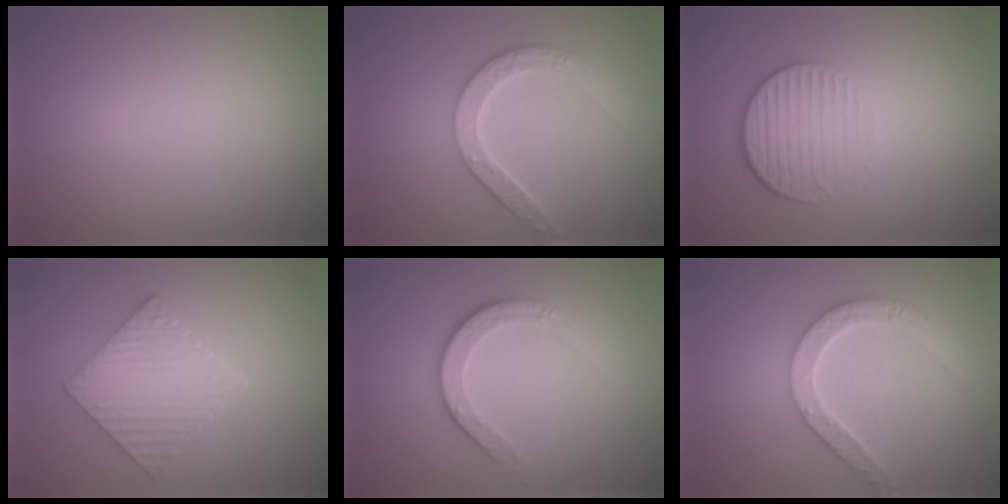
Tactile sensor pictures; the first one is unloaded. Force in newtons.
{"total": 4.4, "press": 3.5, "slide": 2.7}
{"total": 4.2, "press": 2.8, "slide": 3.2}
{"total": 5.6, "press": 4.5, "slide": 3.4}
{"total": 3.5, "press": 2.6, "slide": 2.4}
{"total": 4.4, "press": 3.5, "slide": 2.7}